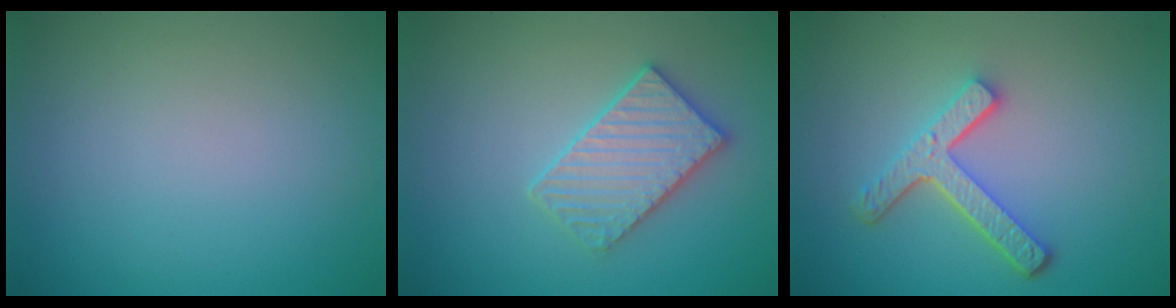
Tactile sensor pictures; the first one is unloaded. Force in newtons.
{"total": 3.4, "press": 3.4, "slide": 0.3}
{"total": 4.2, "press": 3.3, "slide": 2.6}